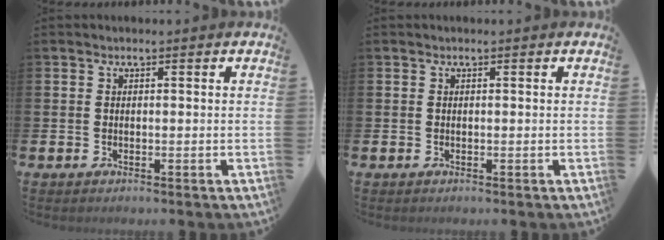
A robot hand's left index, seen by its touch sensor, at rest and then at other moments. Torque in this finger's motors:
{"motor_torque": [0.14, 0.07, -0.02, -0.01]}